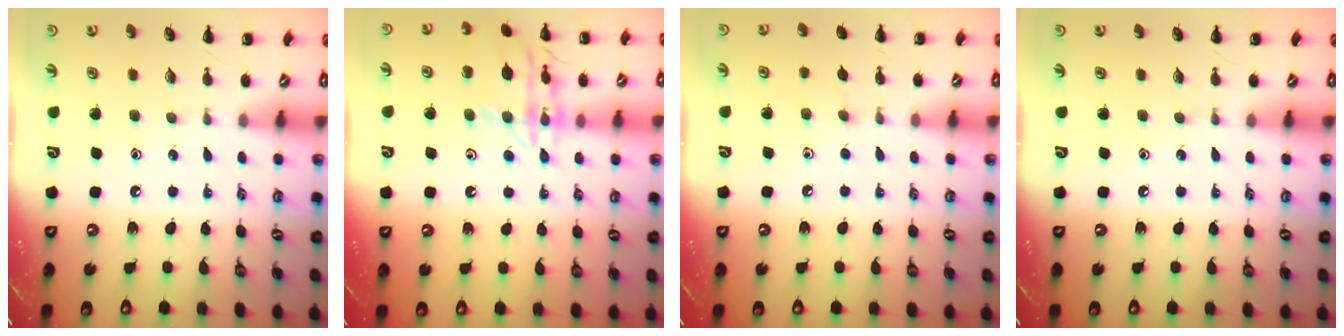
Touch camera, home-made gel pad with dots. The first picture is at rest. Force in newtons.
{"total": 13.9, "press": 13.9, "slide": 0.9}
{"total": 4.6, "press": 4.3, "slide": 1.5}
{"total": 0.0}